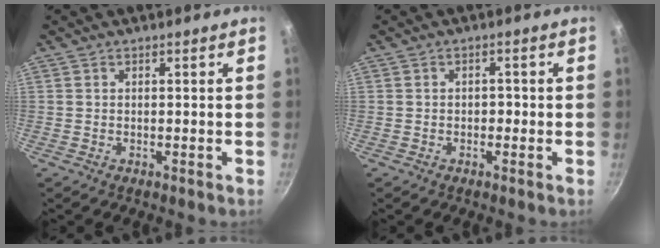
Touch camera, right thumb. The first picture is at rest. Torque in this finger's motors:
{"motor_torque": [-0.61, 0.07, -0.01, 0.69, -0.01]}